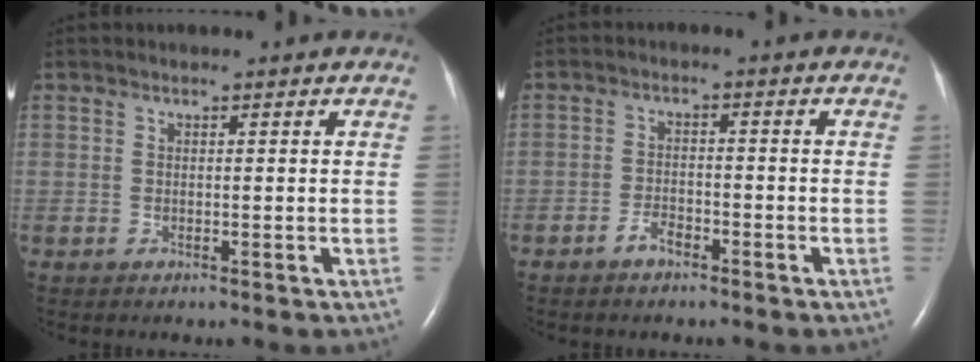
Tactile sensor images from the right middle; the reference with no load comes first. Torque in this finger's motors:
{"motor_torque": [-0.44, -0.73, -0.03, 0.00]}